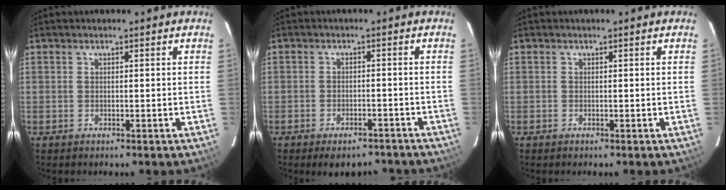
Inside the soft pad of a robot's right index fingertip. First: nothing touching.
{"total": 8.9, "force": [-7.2, 3.7, 3.6], "torque": [-0.070, 0.003, -0.091]}
{"total": 0.0}